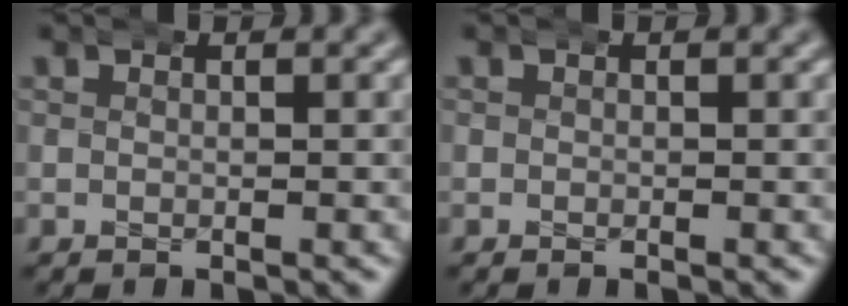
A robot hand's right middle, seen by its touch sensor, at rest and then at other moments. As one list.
[{"total": 0.5, "force": [-0.4, 0.4, 0.1], "torque": [-0.003, -0.005, -0.004]}]